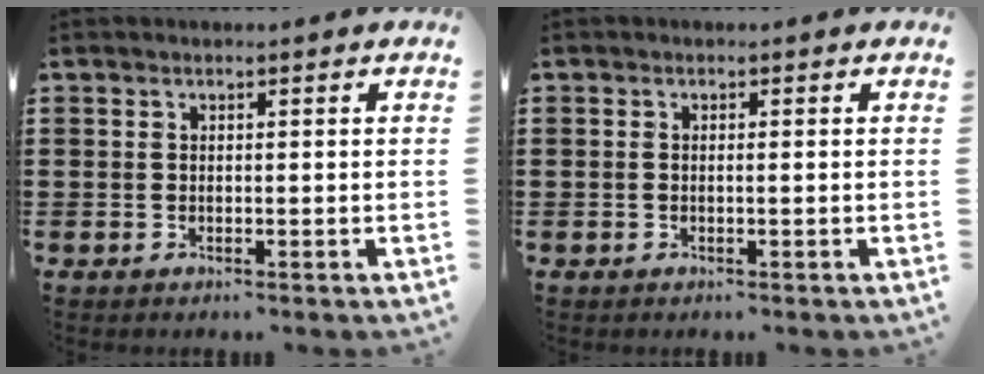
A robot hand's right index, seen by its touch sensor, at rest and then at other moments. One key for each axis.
{"total": 0.6, "fx": -0.2, "fy": 0.0, "fz": 0.5, "tx": -0.010, "ty": -0.003, "tz": -0.003}